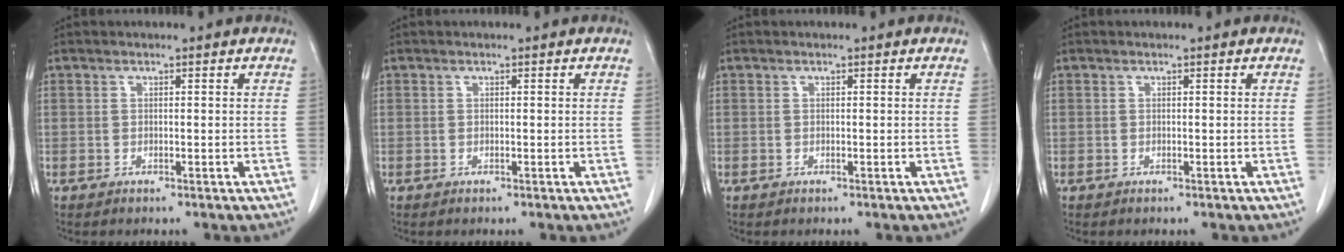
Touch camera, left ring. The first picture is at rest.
{"total": 0.0}
{"total": 0.0}
{"total": 0.0}